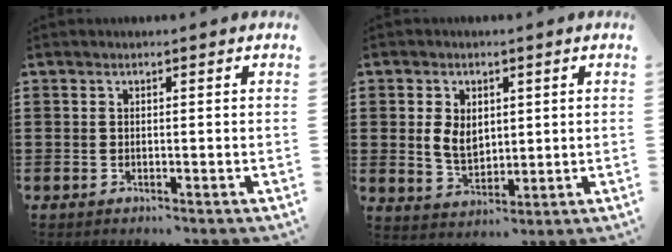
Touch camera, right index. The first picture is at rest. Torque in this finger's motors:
{"motor_torque": [1.03, 0.26, 0.49, 0.12]}